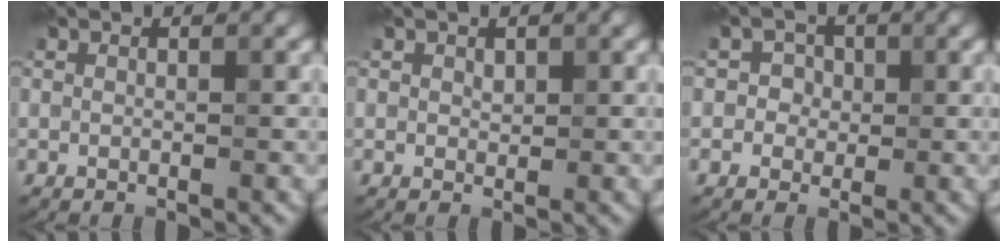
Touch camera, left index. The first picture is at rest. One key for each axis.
{"total": 0.7, "fx": 0.5, "fy": 0.6, "fz": 0.1, "tx": -0.001, "ty": 0.005, "tz": 0.007}
{"total": 2.2, "fx": 0.1, "fy": 2.1, "fz": 0.5, "tx": 0.014, "ty": 0.011, "tz": -0.019}